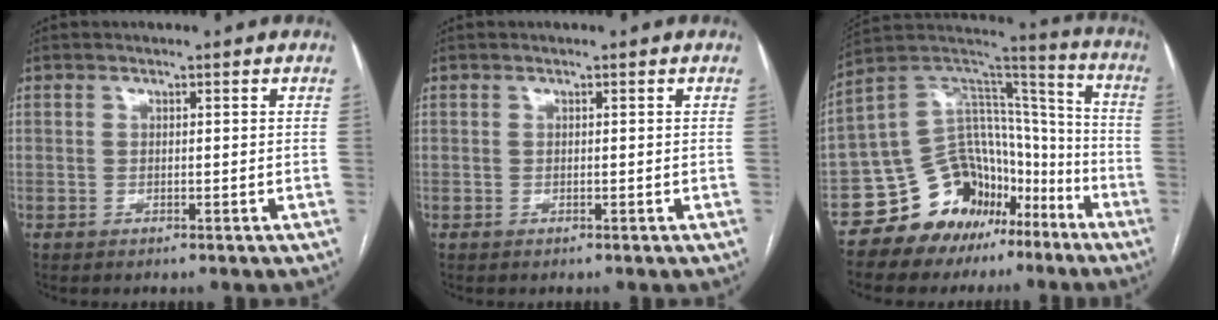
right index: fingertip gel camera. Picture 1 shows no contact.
{"total": 0.0}
{"total": 17.1, "force": [-10.7, 11.4, 7.0], "torque": [-0.102, 0.100, -0.171]}